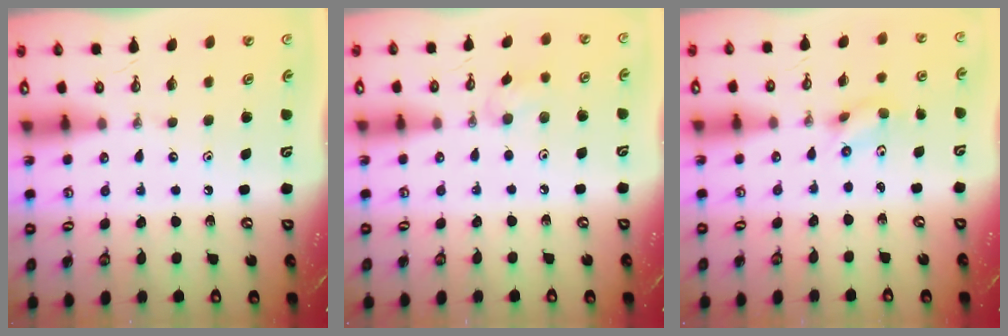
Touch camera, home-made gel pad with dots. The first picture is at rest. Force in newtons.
{"total": 6.4, "press": 6.1, "slide": 2.0}
{"total": 2.0, "press": 1.8, "slide": 0.9}